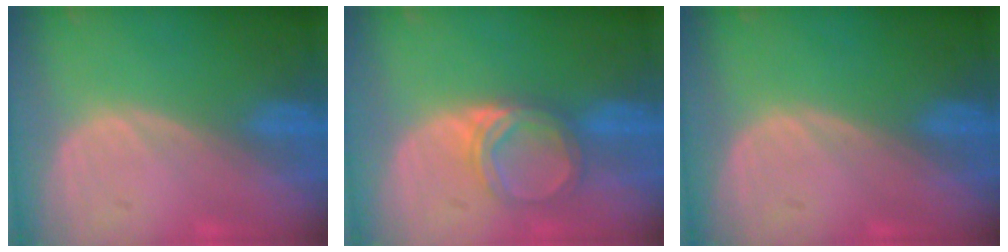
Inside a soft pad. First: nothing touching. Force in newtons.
{"total": 5.2, "press": 4.6, "slide": 2.4}
{"total": 0.0}